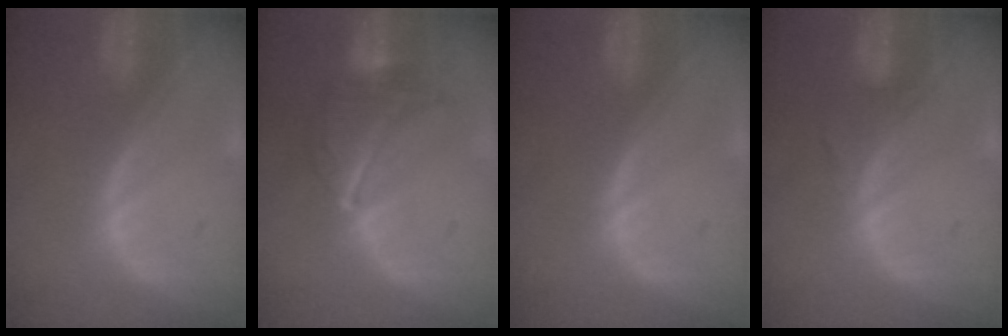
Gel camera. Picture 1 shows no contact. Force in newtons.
{"total": 6.7, "press": 6.5, "slide": 1.5}
{"total": 0.0}
{"total": 2.5, "press": 2.5, "slide": 0.2}